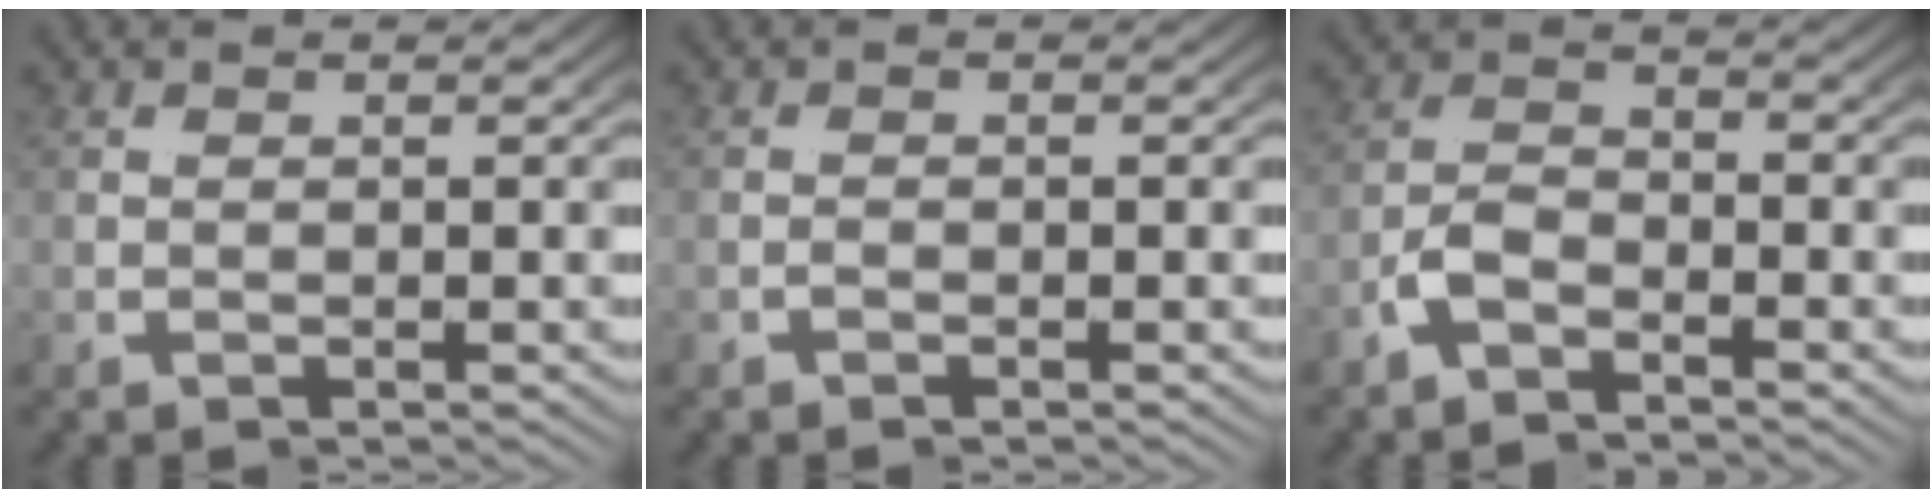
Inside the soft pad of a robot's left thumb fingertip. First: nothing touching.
{"total": 0.7, "force": [-0.4, -0.4, -0.4], "torque": [0.001, 0.001, -0.012]}
{"total": 2.9, "force": [-2.6, 1.2, -0.3], "torque": [0.000, 0.015, -0.060]}